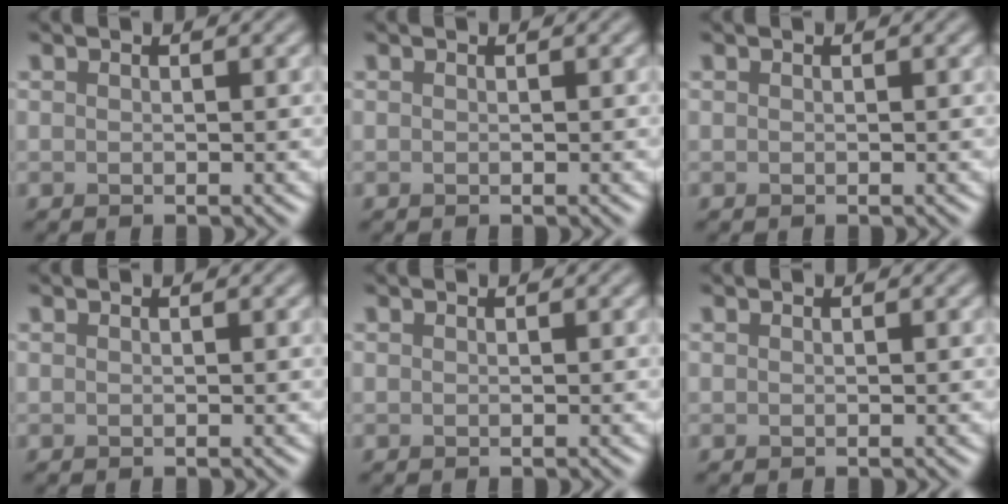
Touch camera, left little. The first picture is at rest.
{"total": 0.0}
{"total": 0.0}
{"total": 0.0}
{"total": 0.0}
{"total": 0.0}